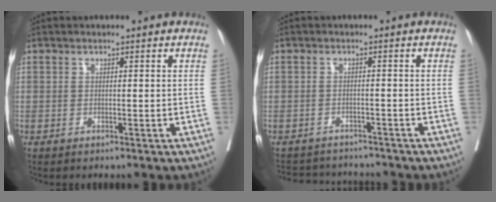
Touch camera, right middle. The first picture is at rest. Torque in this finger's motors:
{"motor_torque": [-0.07, -0.23, -0.29, -0.14]}